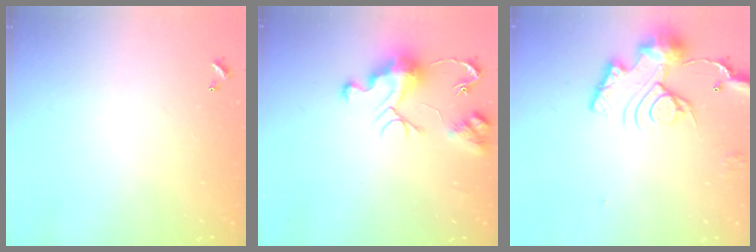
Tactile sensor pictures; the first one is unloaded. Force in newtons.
{"total": 9.4, "press": 9.4, "slide": 0.7}
{"total": 13.9, "press": 13.8, "slide": 1.6}